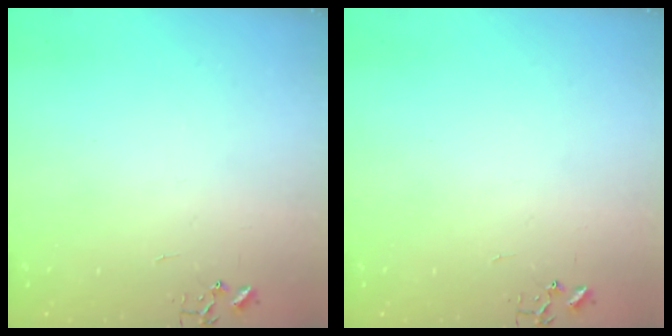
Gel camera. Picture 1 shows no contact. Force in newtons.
{"total": 0.0}